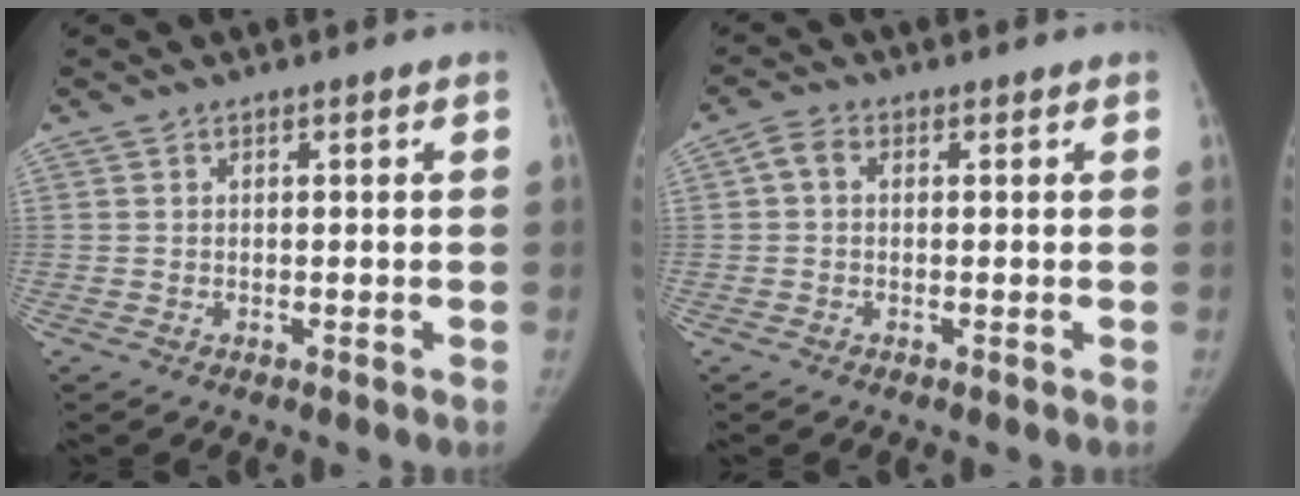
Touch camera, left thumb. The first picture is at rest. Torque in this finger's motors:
{"motor_torque": [-0.17, -0.24, 0.66, 0.13, 0.09]}